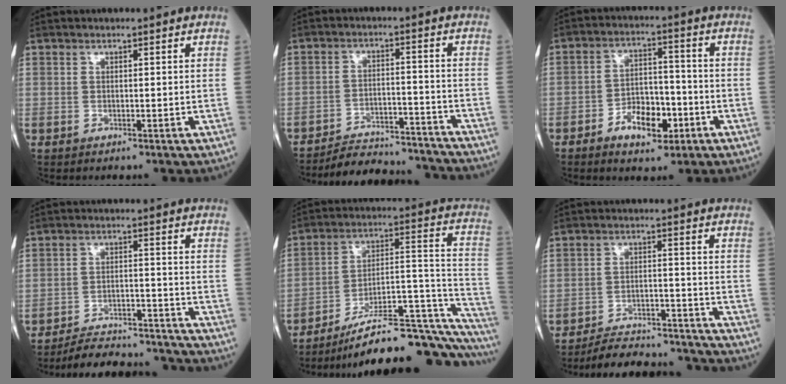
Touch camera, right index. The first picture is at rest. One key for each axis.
{"total": 13.6, "fx": -13.2, "fy": 1.9, "fz": 2.6, "tx": -0.031, "ty": 0.014, "tz": -0.186}
{"total": 7.7, "fx": -3.7, "fy": 3.9, "fz": 5.5, "tx": -0.097, "ty": 0.014, "tz": -0.060}
{"total": 15.1, "fx": -14.6, "fy": 1.9, "fz": 3.4, "tx": -0.048, "ty": 0.011, "tz": -0.202}
{"total": 25.0, "fx": -19.4, "fy": 4.4, "fz": 15.1, "tx": -0.137, "ty": 0.034, "tz": -0.283}
{"total": 15.3, "fx": -14.8, "fy": 1.9, "fz": 3.4, "tx": -0.050, "ty": 0.012, "tz": -0.205}